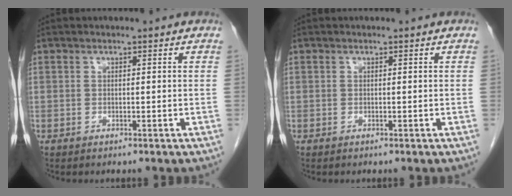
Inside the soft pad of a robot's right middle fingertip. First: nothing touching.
{"total": 0.0}